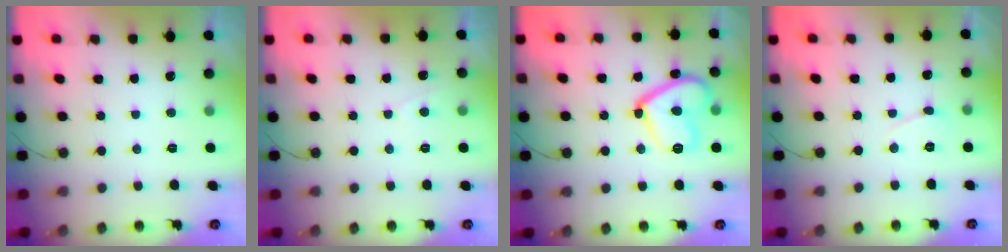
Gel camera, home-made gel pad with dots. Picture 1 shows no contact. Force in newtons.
{"total": 2.1, "press": 2.1, "slide": 0.3}
{"total": 14.7, "press": 14.6, "slide": 1.2}
{"total": 3.3, "press": 3.3, "slide": 0.4}